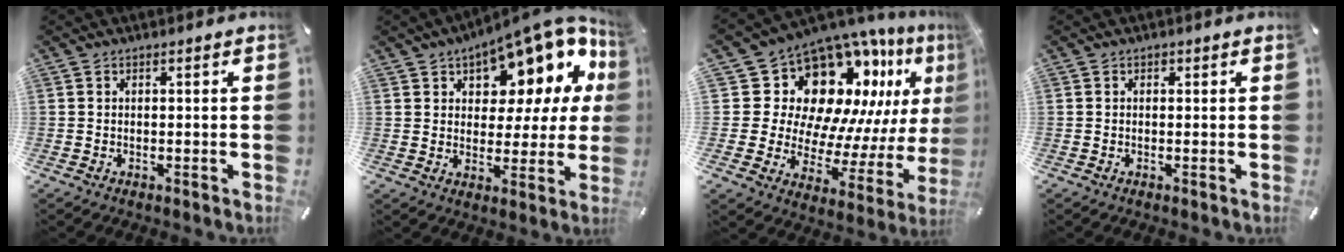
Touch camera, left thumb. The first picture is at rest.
{"total": 12.8, "force": [9.6, 6.2, 5.8], "torque": [-0.088, -0.085, 0.164]}
{"total": 18.8, "force": [11.1, 11.7, 9.8], "torque": [-0.177, -0.118, 0.209]}
{"total": 0.6, "force": [0.1, 0.5, 0.1], "torque": [0.000, 0.005, 0.001]}